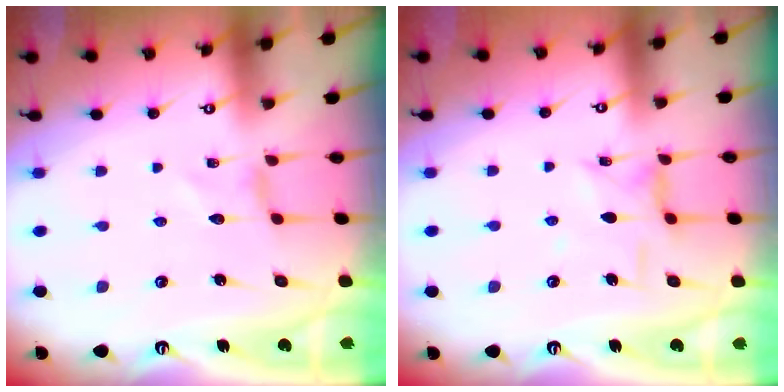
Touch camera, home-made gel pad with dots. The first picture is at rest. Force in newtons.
{"total": 4.2, "press": 4.2, "slide": 0.3}